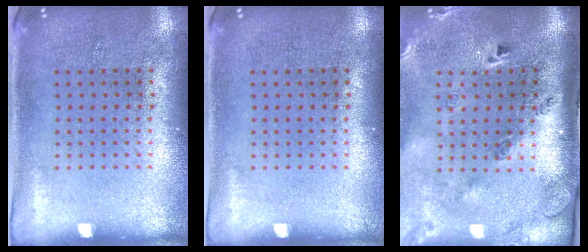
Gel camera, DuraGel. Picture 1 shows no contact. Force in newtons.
{"total": 0.0}
{"total": 3.0, "press": 2.0, "slide": 2.2}